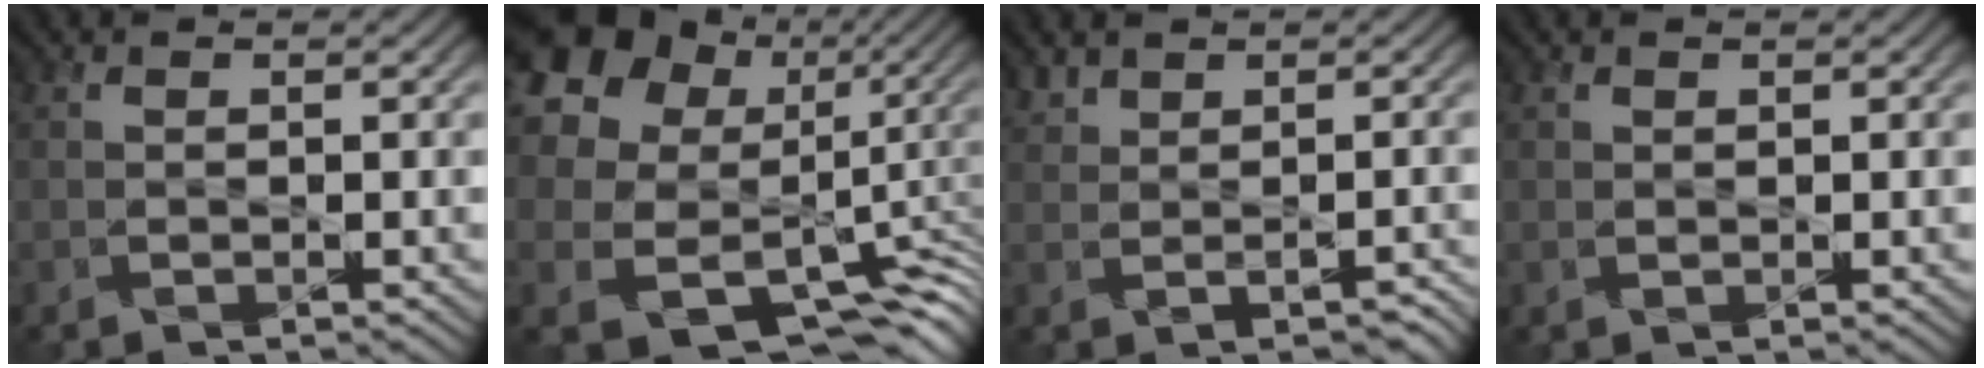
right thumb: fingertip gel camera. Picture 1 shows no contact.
{"total": 17.8, "force": [3.0, 14.2, 10.5], "torque": [-0.234, -0.007, 0.094]}
{"total": 2.3, "force": [1.3, 1.6, 1.0], "torque": [-0.015, -0.006, 0.030]}
{"total": 0.5, "force": [0.4, 0.4, 0.1], "torque": [-0.003, -0.003, 0.009]}